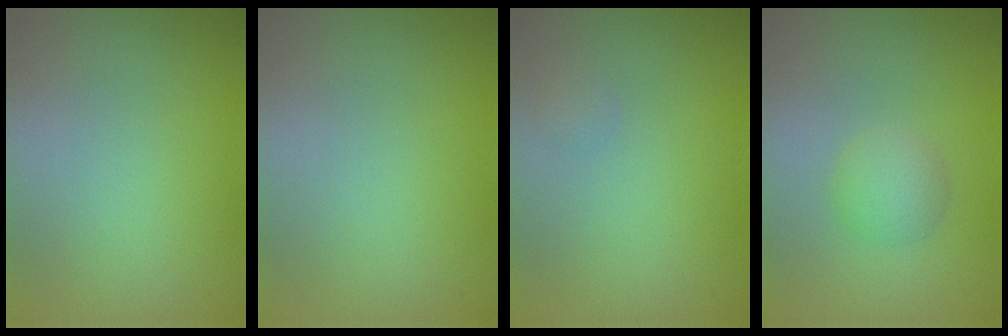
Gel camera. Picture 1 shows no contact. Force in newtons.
{"total": 0.0}
{"total": 0.5, "press": 0.5, "slide": 0.0}
{"total": 2.1, "press": 2.1, "slide": 0.1}